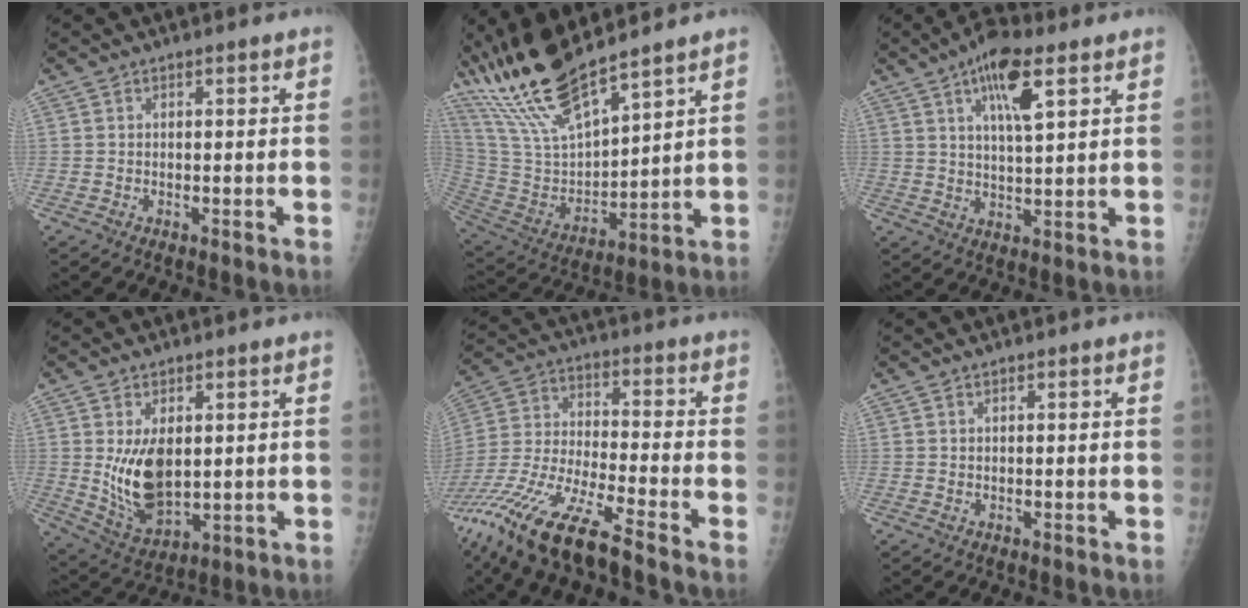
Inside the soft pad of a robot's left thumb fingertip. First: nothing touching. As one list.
[{"total": 17.6, "force": [14.5, 3.4, 9.5], "torque": [-0.175, -0.065, 0.298]}, {"total": 9.8, "force": [4.8, 3.0, 7.9], "torque": [-0.128, -0.016, 0.082]}, {"total": 10.7, "force": [1.2, 6.1, 8.6], "torque": [-0.140, -0.020, 0.042]}, {"total": 18.8, "force": [-14.0, 2.5, 12.4], "torque": [-0.293, 0.008, -0.271]}, {"total": 0.0}]